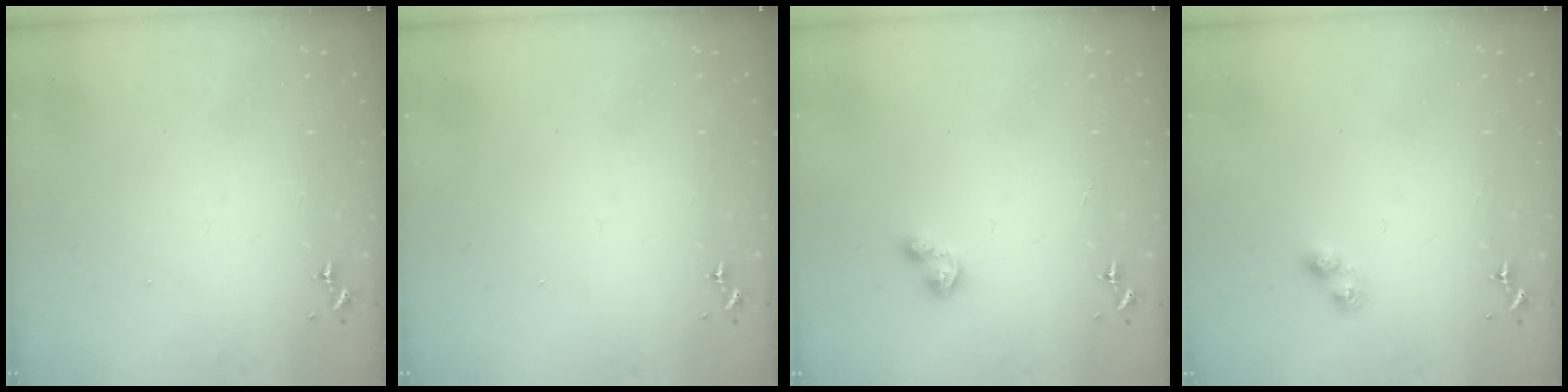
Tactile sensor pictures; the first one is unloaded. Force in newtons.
{"total": 0.0}
{"total": 2.7, "press": 2.7, "slide": 0.3}
{"total": 3.3, "press": 3.3, "slide": 0.5}